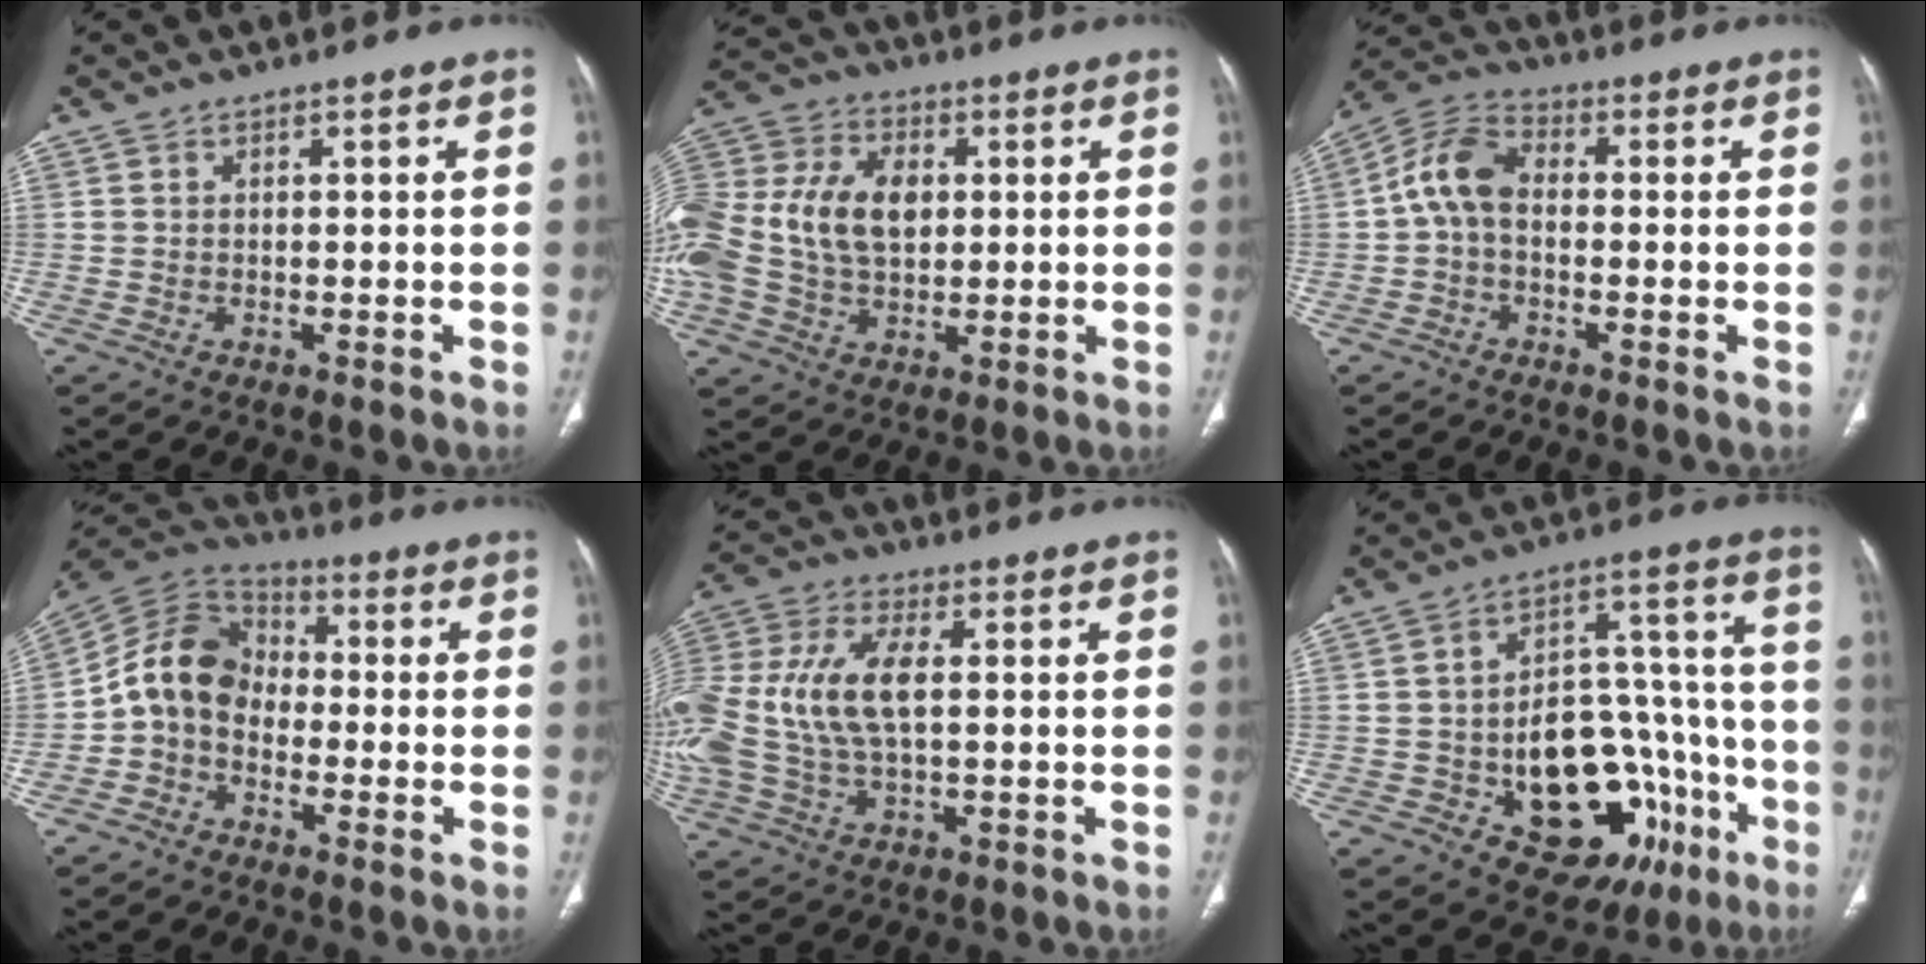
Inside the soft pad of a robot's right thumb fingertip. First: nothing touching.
{"total": 21.2, "force": [1.4, 14.4, 15.4], "torque": [-0.351, 0.022, 0.032]}
{"total": 7.9, "force": [-0.4, 5.2, 5.9], "torque": [-0.109, 0.024, -0.021]}
{"total": 10.5, "force": [-2.1, 8.1, 6.2], "torque": [-0.109, 0.047, -0.057]}
{"total": 17.6, "force": [0.9, 9.0, 15.0], "torque": [-0.357, 0.014, 0.016]}
{"total": 24.3, "force": [-8.7, 14.3, 17.5], "torque": [-0.195, 0.065, -0.104]}